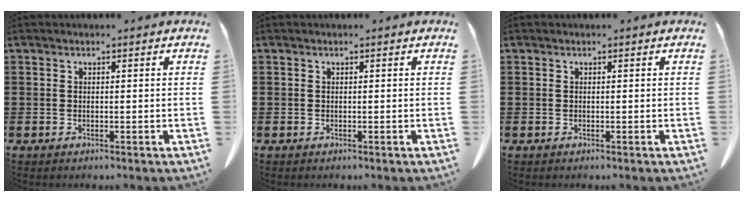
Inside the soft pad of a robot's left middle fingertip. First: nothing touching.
{"total": 0.0}
{"total": 0.0}